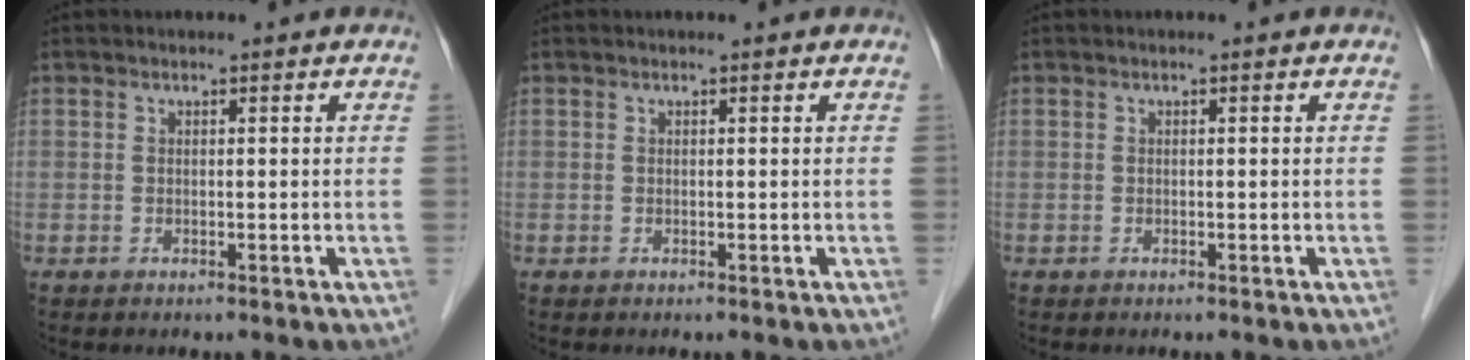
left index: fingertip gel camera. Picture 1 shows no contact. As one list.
[{"total": 0.0}, {"total": 0.0}]